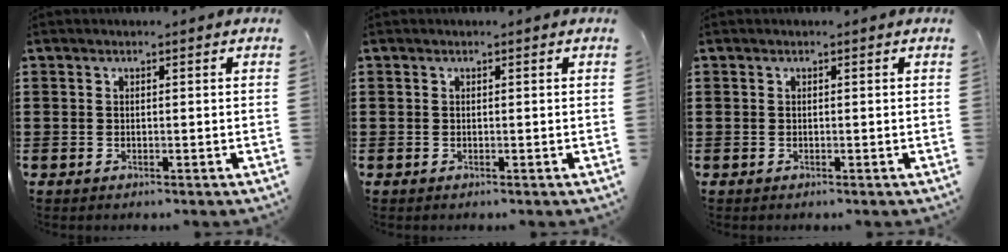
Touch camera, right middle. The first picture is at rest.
{"total": 0.0}
{"total": 0.0}